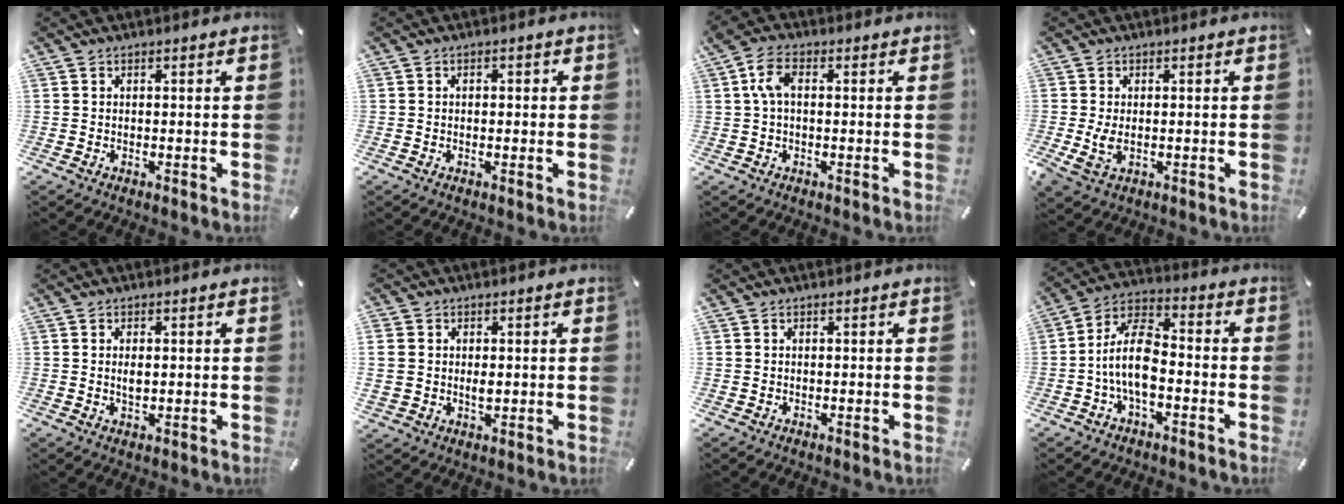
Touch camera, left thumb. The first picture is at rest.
{"total": 1.1, "force": [-0.2, 0.8, 0.8], "torque": [-0.015, 0.005, -0.006]}
{"total": 6.3, "force": [1.1, 3.7, 5.0], "torque": [-0.120, 0.005, 0.015]}
{"total": 4.3, "force": [-0.4, 2.7, 3.4], "torque": [-0.071, -0.006, -0.009]}
{"total": 2.5, "force": [0.3, 1.4, 2.1], "torque": [-0.043, -0.003, 0.000]}
{"total": 4.8, "force": [0.6, 4.1, 2.3], "torque": [-0.049, 0.001, 0.009]}
{"total": 0.8, "force": [0.0, 0.8, -0.3], "torque": [0.007, 0.007, -0.003]}
{"total": 12.2, "force": [-3.3, 6.4, 9.9], "torque": [-0.207, 0.012, -0.062]}